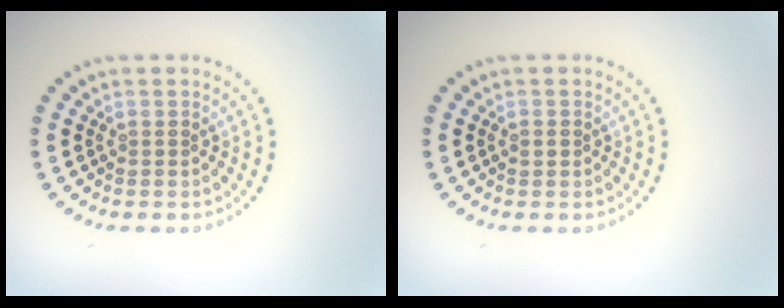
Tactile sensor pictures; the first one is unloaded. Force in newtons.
{"total": 0.7, "press": 0.7, "slide": 0.1}